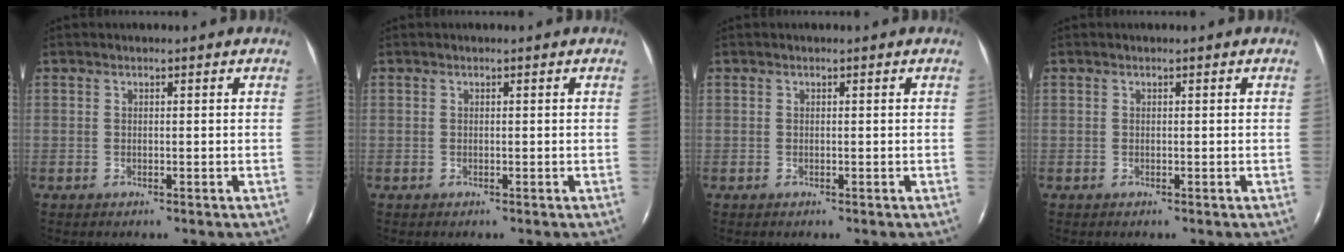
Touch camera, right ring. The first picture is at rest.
{"total": 0.0}
{"total": 0.0}
{"total": 0.0}